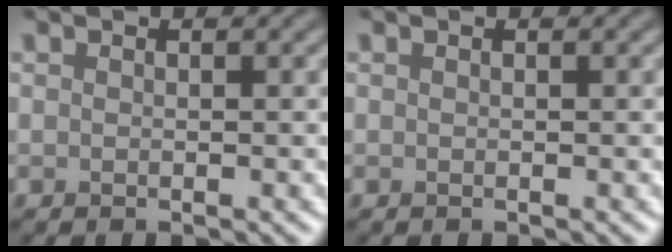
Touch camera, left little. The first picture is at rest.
{"total": 0.0}